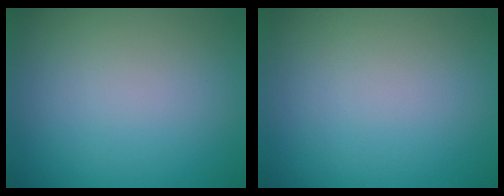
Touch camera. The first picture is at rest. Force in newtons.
{"total": 0.0}